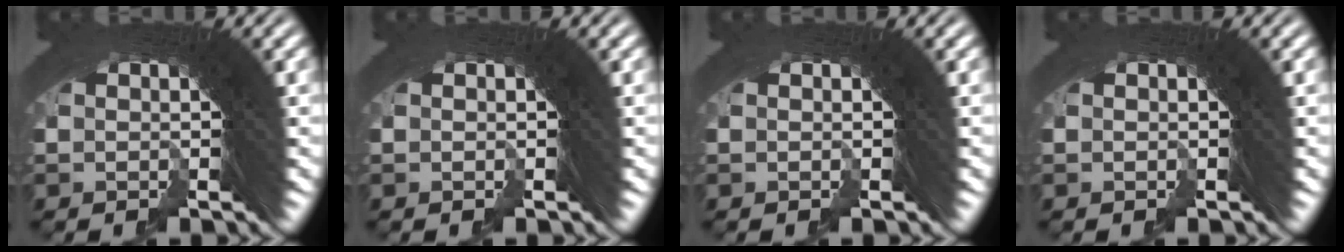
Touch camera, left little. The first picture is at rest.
{"total": 0.0}
{"total": 0.0}
{"total": 0.0}